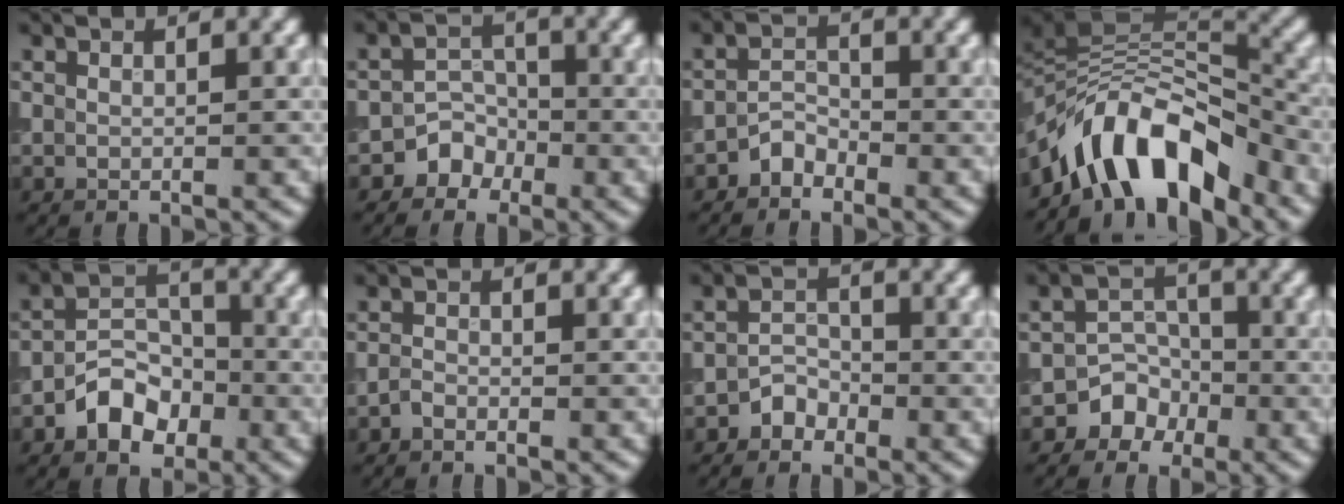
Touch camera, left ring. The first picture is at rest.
{"total": 2.4, "force": [-1.6, 1.8, 0.4], "torque": [0.007, 0.009, -0.029]}
{"total": 1.9, "force": [-1.5, 1.0, 0.5], "torque": [-0.007, 0.009, -0.033]}
{"total": 9.4, "force": [-6.2, 3.9, 5.8], "torque": [-0.071, 0.016, -0.118]}
{"total": 4.5, "force": [-2.4, 2.9, 2.4], "torque": [-0.033, 0.006, -0.048]}
{"total": 0.9, "force": [-0.7, 0.3, 0.3], "torque": [-0.005, -0.001, -0.019]}
{"total": 1.8, "force": [-1.3, 1.2, 0.4], "torque": [0.000, 0.009, -0.028]}
{"total": 2.8, "force": [-1.7, 2.2, 0.5], "torque": [0.010, 0.011, -0.031]}